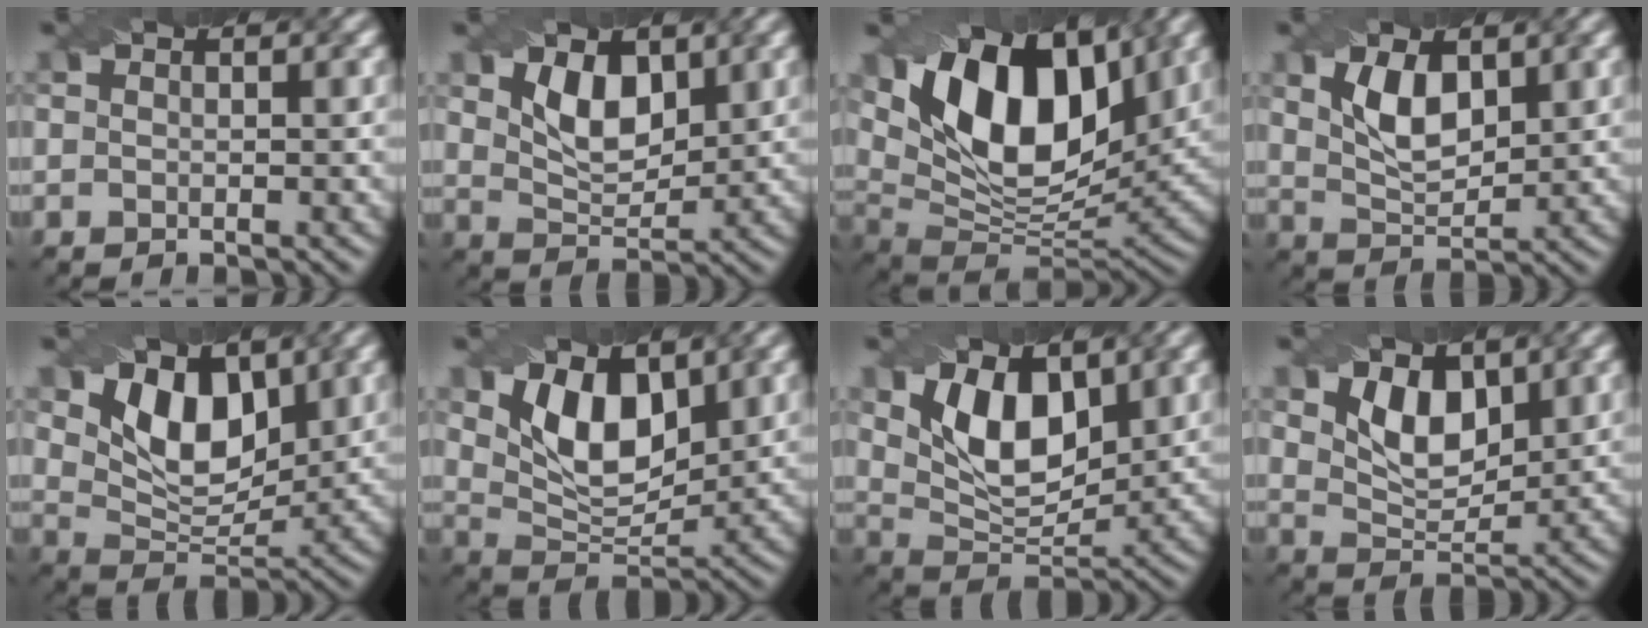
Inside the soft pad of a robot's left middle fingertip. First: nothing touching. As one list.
[{"total": 4.2, "force": [1.8, 2.4, 3.0], "torque": [-0.062, -0.005, 0.033]}, {"total": 14.0, "force": [5.6, 7.5, 10.5], "torque": [-0.173, 0.012, 0.092]}, {"total": 4.3, "force": [1.7, 2.2, 3.3], "torque": [-0.072, 0.000, 0.035]}, {"total": 7.1, "force": [3.0, 4.2, 4.9], "torque": [-0.094, -0.010, 0.050]}, {"total": 6.8, "force": [2.9, 3.8, 4.9], "torque": [-0.094, -0.009, 0.051]}, {"total": 7.0, "force": [2.7, 3.8, 5.1], "torque": [-0.098, -0.008, 0.049]}, {"total": 4.5, "force": [2.1, 2.6, 3.0], "torque": [-0.067, -0.007, 0.036]}]